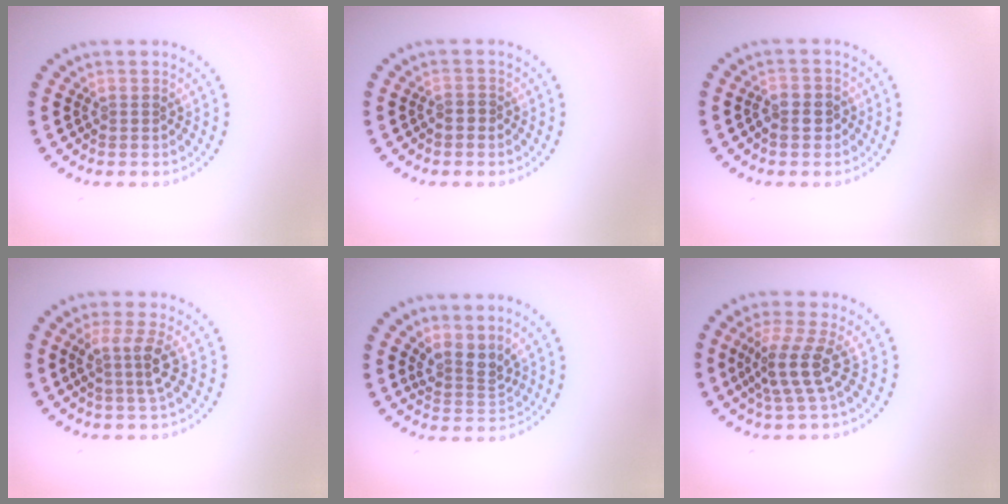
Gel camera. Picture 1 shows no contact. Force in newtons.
{"total": 0.6, "press": 0.4, "slide": 0.4}
{"total": 1.6, "press": 1.6, "slide": 0.5}
{"total": 2.9, "press": 2.1, "slide": 2.0}
{"total": 2.8, "press": 2.0, "slide": 2.0}
{"total": 3.6, "press": 2.7, "slide": 2.4}